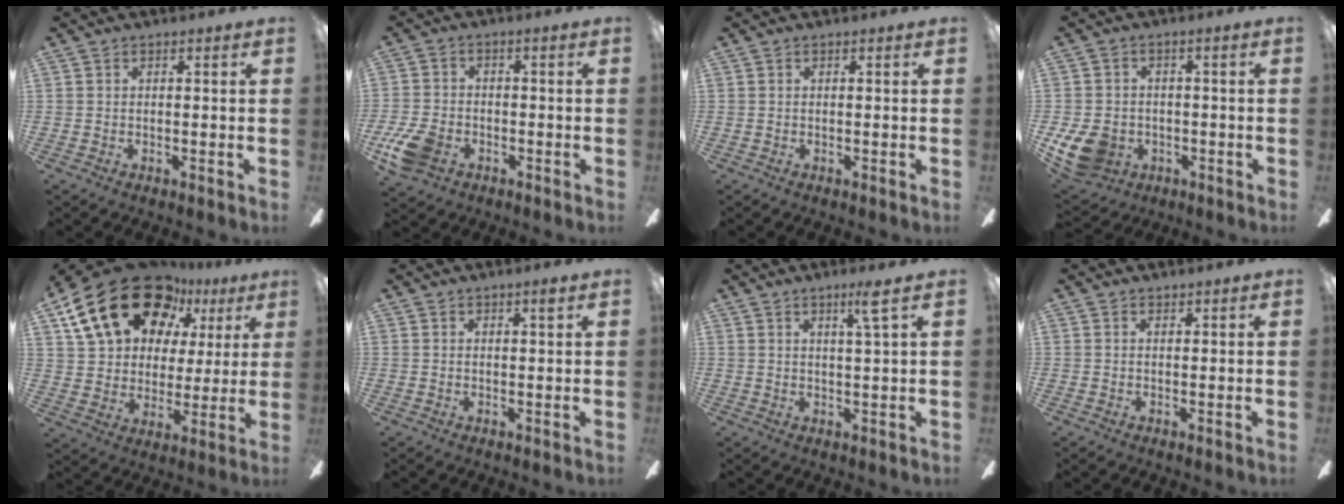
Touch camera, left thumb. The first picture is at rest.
{"total": 8.6, "force": [-4.1, 5.7, 5.0], "torque": [-0.124, 0.012, -0.078]}
{"total": 0.0}
{"total": 10.1, "force": [-3.9, 7.7, 5.2], "torque": [-0.124, 0.019, -0.070]}
{"total": 24.4, "force": [13.5, 15.7, 12.8], "torque": [-0.226, -0.063, 0.248]}
{"total": 1.4, "force": [1.1, 0.2, 0.8], "torque": [-0.009, -0.003, 0.017]}
{"total": 4.3, "force": [2.7, -0.3, 3.4], "torque": [-0.057, -0.007, 0.039]}
{"total": 0.6, "force": [0.6, 0.3, 0.1], "torque": [-0.003, -0.001, 0.011]}